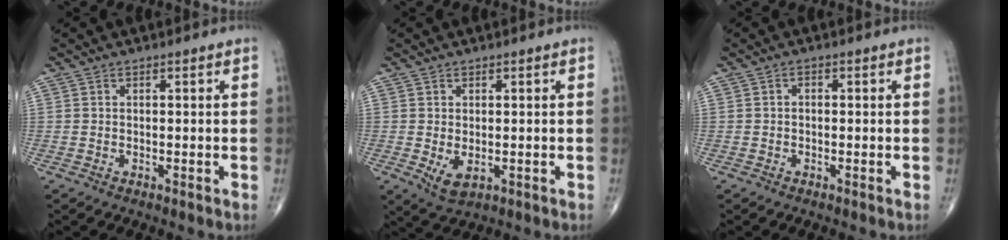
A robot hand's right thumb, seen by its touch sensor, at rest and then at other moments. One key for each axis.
{"total": 3.8, "fx": -0.7, "fy": 2.2, "fz": 3.1, "tx": -0.048, "ty": -0.009, "tz": -0.001}
{"total": 0.8, "fx": -0.1, "fy": 0.5, "fz": 0.5, "tx": -0.003, "ty": 0.002, "tz": -0.005}